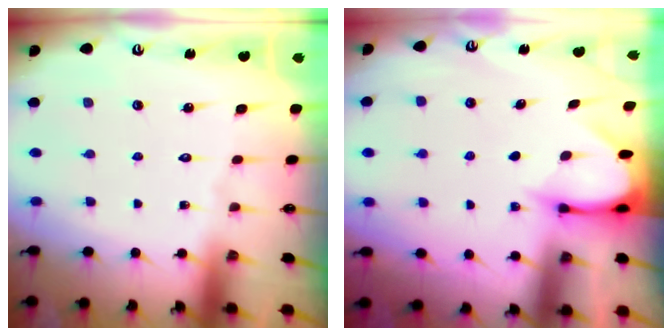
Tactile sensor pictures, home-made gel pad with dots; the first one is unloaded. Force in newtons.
{"total": 3.5, "press": 3.5, "slide": 0.3}